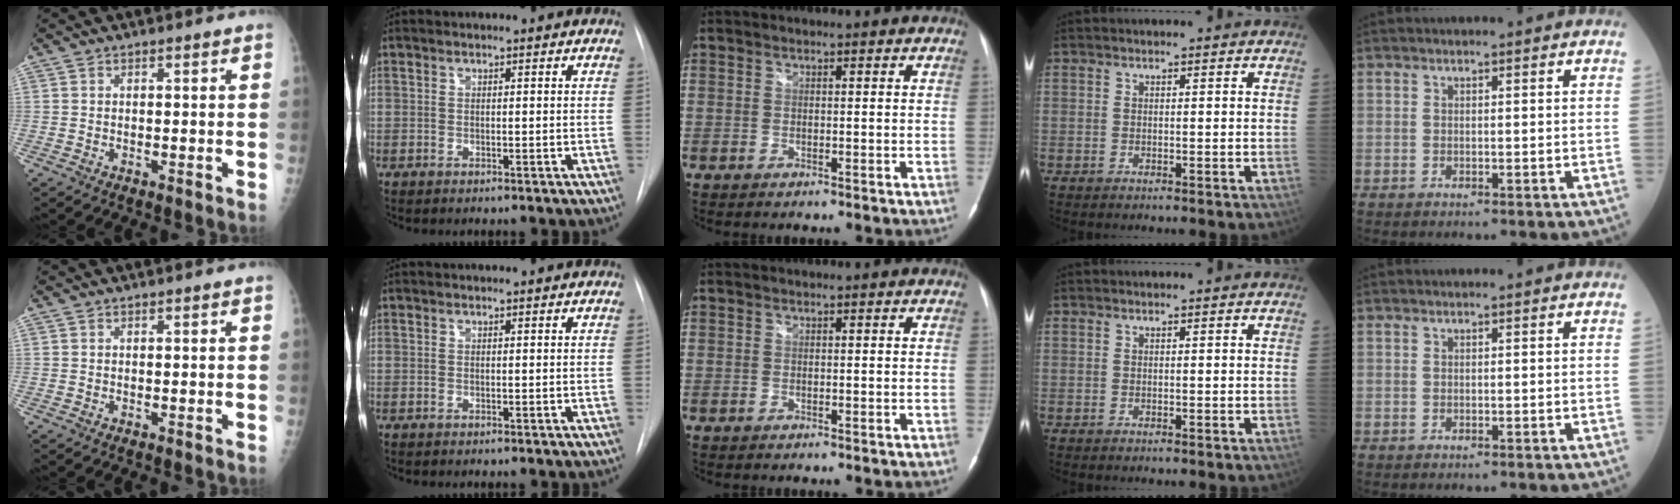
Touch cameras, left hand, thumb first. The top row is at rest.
{}